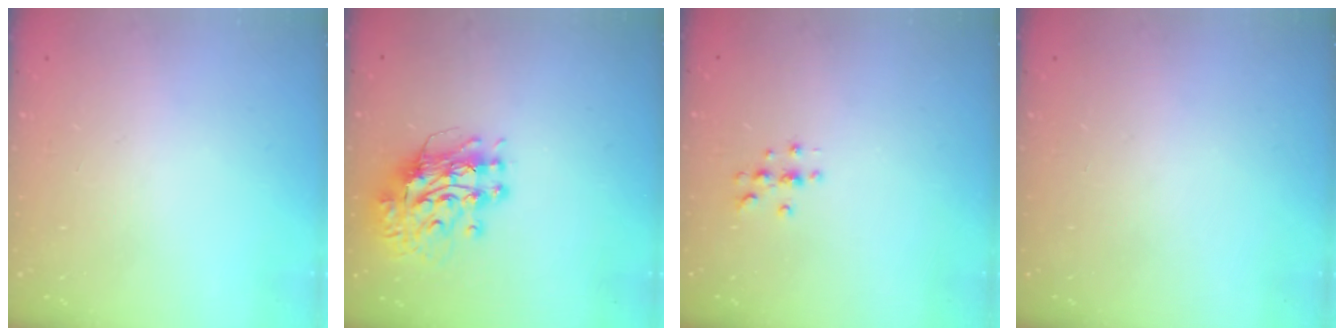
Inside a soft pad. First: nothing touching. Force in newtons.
{"total": 12.0, "press": 11.9, "slide": 1.7}
{"total": 3.7, "press": 3.7, "slide": 0.4}
{"total": 0.0}